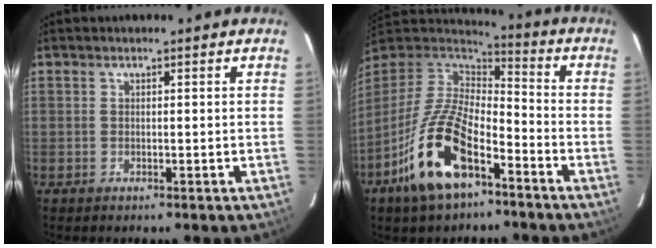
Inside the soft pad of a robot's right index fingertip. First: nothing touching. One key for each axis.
{"total": 16.0, "fx": -8.4, "fy": 6.1, "fz": 12.2, "tx": -0.255, "ty": -0.004, "tz": -0.156}